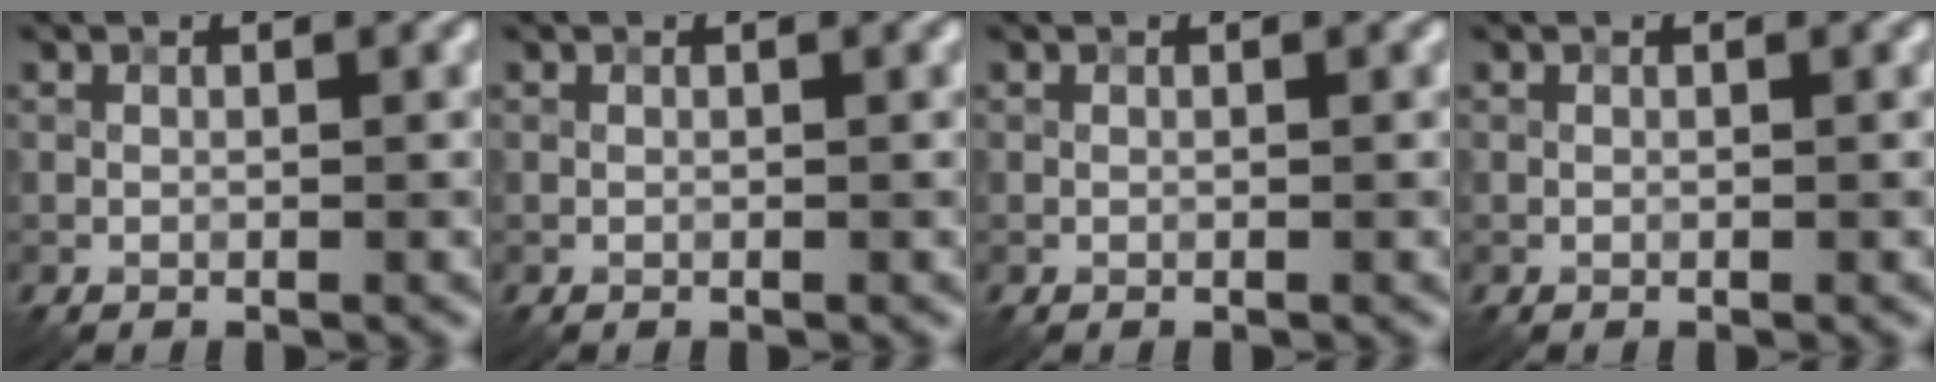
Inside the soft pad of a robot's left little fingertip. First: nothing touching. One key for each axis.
{"total": 0.0}
{"total": 0.0}
{"total": 0.0}